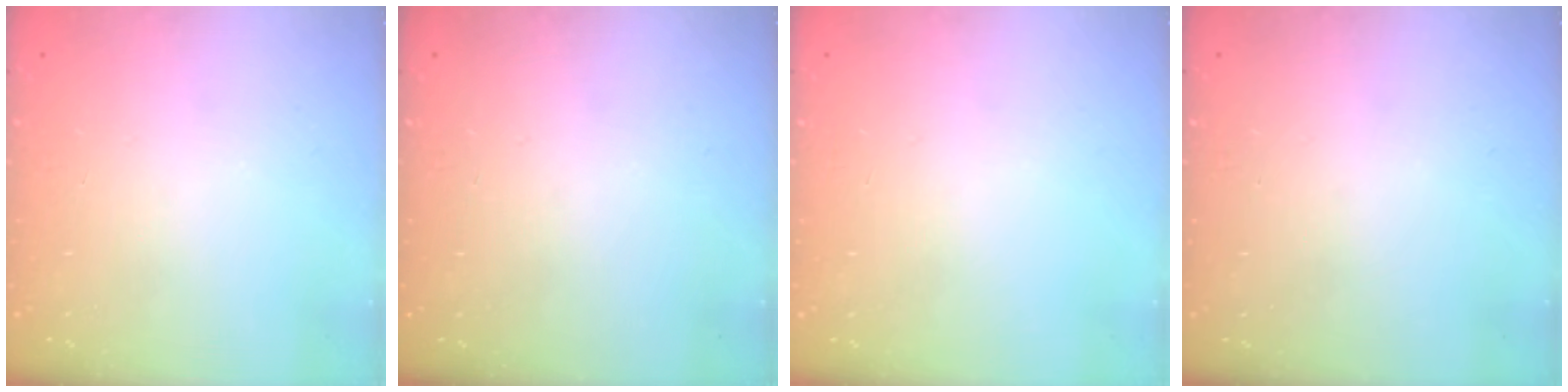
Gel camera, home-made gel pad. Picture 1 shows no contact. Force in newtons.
{"total": 0.0}
{"total": 0.0}
{"total": 0.0}